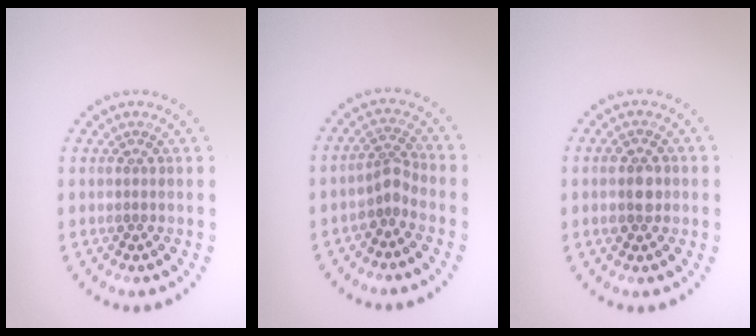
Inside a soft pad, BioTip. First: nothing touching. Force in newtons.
{"total": 1.9, "press": 1.4, "slide": 1.4}
{"total": 2.3, "press": 2.3, "slide": 0.3}